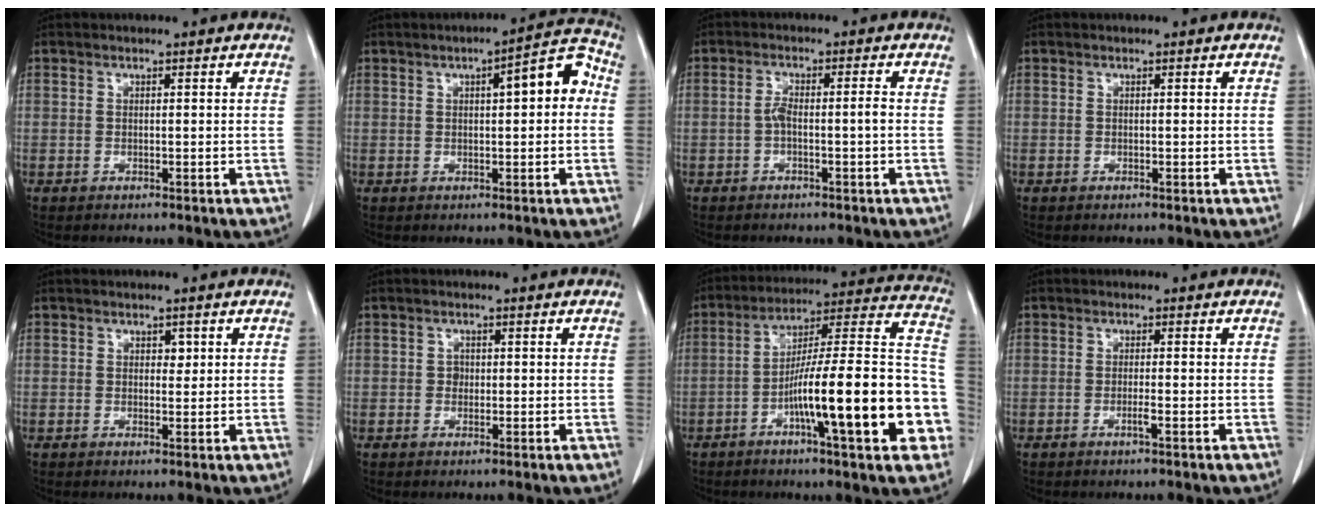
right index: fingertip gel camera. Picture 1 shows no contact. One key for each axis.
{"total": 7.3, "fx": 1.2, "fy": 1.8, "fz": 7.0, "tx": -0.088, "ty": 0.031, "tz": 0.009}
{"total": 3.0, "fx": -0.9, "fy": 0.3, "fz": 2.8, "tx": -0.053, "ty": 0.008, "tz": -0.015}
{"total": 0.0}
{"total": 1.2, "fx": 0.4, "fy": 0.8, "fz": 0.8, "tx": -0.006, "ty": -0.001, "tz": 0.005}
{"total": 1.0, "fx": -0.1, "fy": 0.9, "fz": 0.4, "tx": -0.003, "ty": 0.003, "tz": -0.001}
{"total": 22.9, "fx": -6.8, "fy": 2.9, "fz": 21.6, "tx": -0.257, "ty": 0.025, "tz": -0.100}
{"total": 1.2, "fx": -0.6, "fy": -0.2, "fz": 1.0, "tx": -0.019, "ty": 0.000, "tz": -0.013}